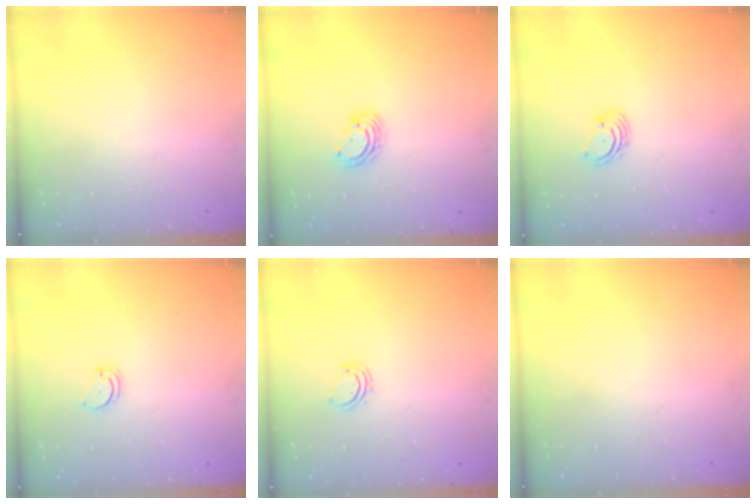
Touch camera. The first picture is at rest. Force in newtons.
{"total": 4.4, "press": 4.4, "slide": 0.4}
{"total": 1.8, "press": 1.7, "slide": 0.6}
{"total": 2.7, "press": 2.7, "slide": 0.3}
{"total": 2.9, "press": 2.9, "slide": 0.3}
{"total": 0.0}